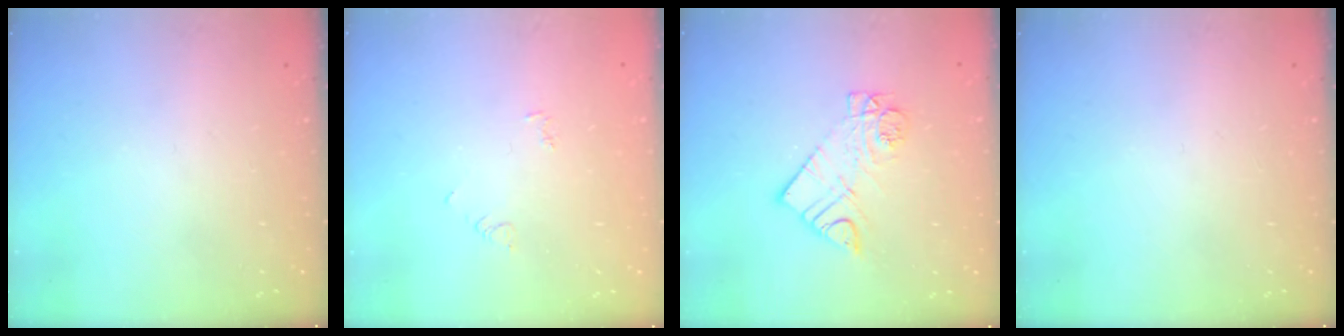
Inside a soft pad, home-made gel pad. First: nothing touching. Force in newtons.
{"total": 3.1, "press": 3.1, "slide": 0.4}
{"total": 9.9, "press": 9.9, "slide": 0.7}
{"total": 0.0}